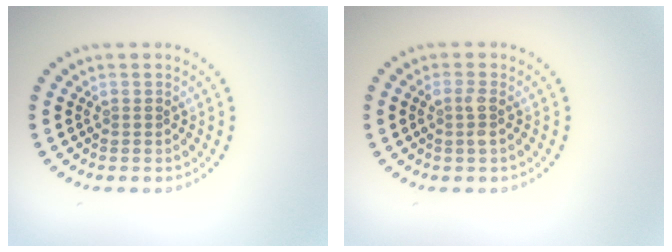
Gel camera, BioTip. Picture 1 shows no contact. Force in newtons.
{"total": 1.5, "press": 1.3, "slide": 0.6}